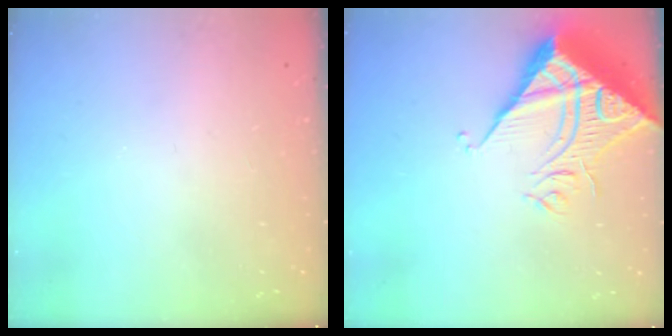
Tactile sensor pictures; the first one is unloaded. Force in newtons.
{"total": 12.1, "press": 12.0, "slide": 1.2}